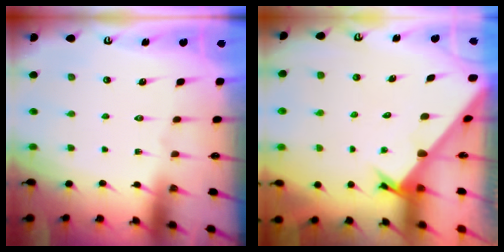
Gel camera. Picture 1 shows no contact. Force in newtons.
{"total": 2.6, "press": 2.6, "slide": 0.3}